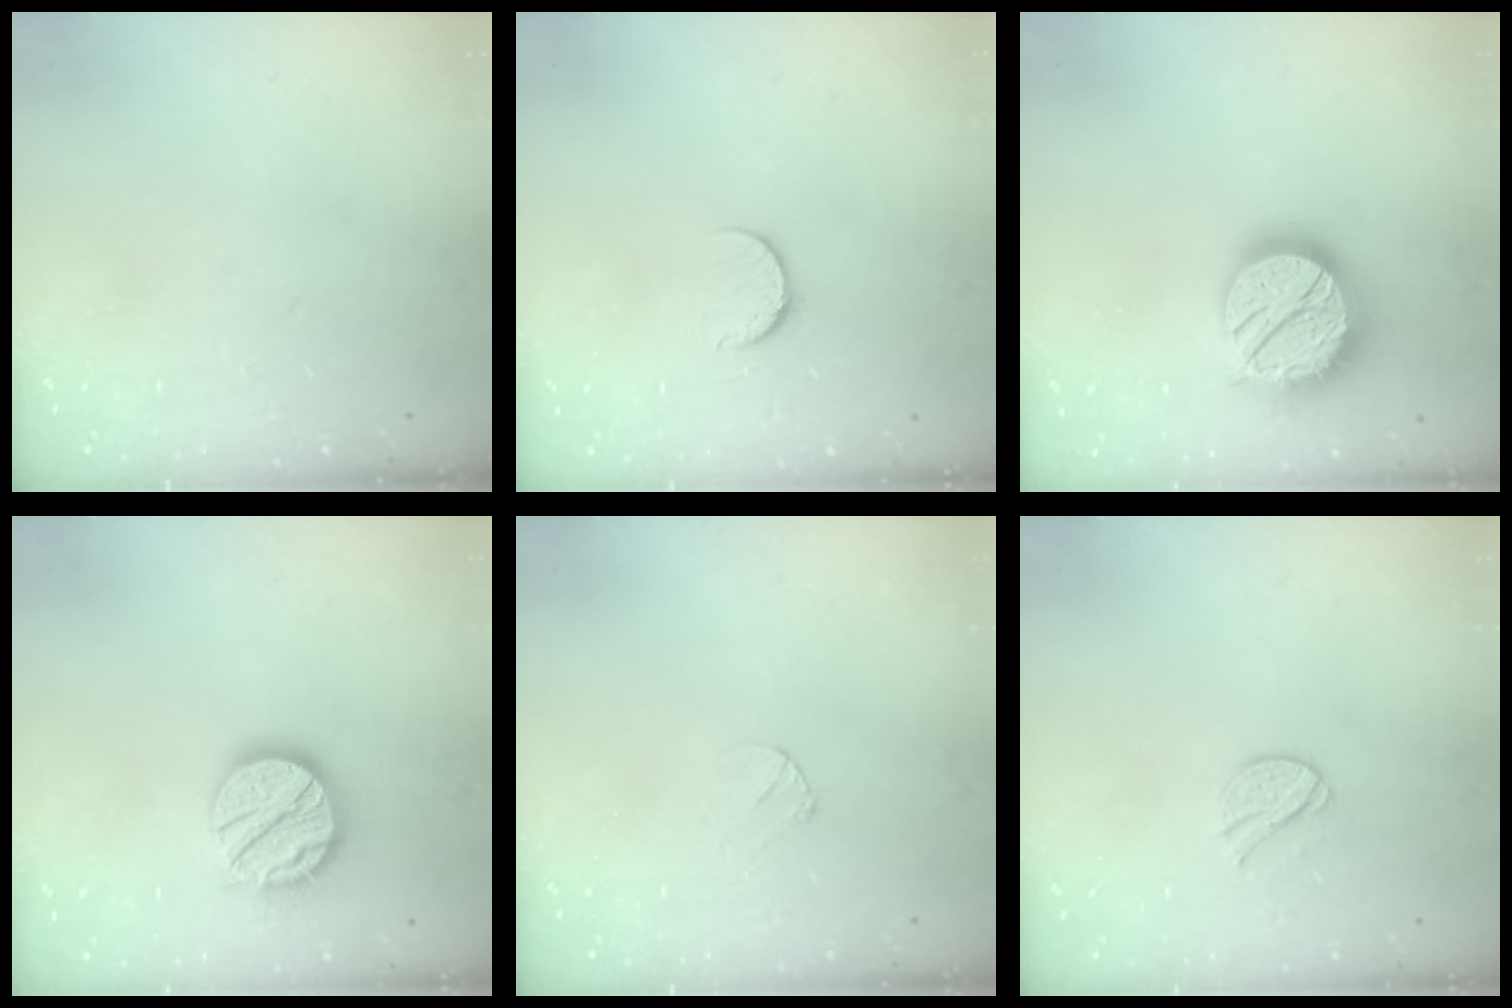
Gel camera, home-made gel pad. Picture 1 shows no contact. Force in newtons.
{"total": 6.9, "press": 6.9, "slide": 0.6}
{"total": 20.7, "press": 20.7, "slide": 1.2}
{"total": 14.4, "press": 14.4, "slide": 1.1}
{"total": 3.6, "press": 3.6, "slide": 0.2}
{"total": 7.8, "press": 7.7, "slide": 0.7}